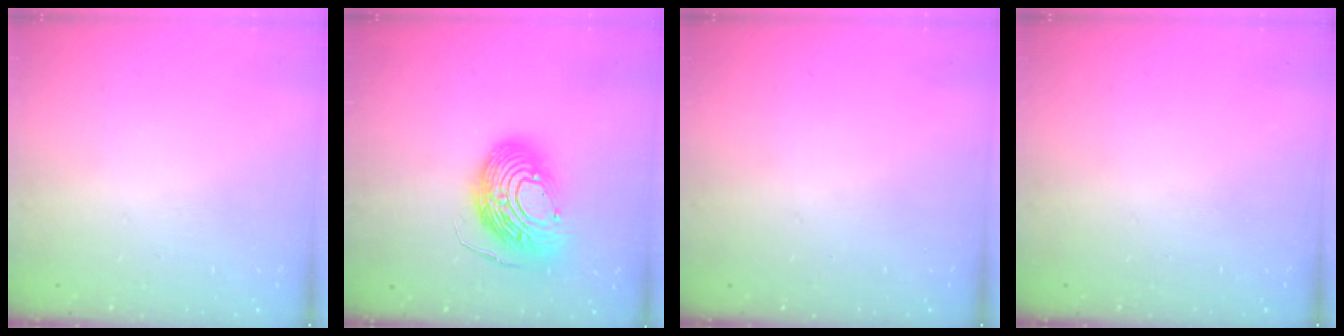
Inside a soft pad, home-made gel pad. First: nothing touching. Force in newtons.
{"total": 16.0, "press": 15.8, "slide": 2.4}
{"total": 0.0}
{"total": 0.0}